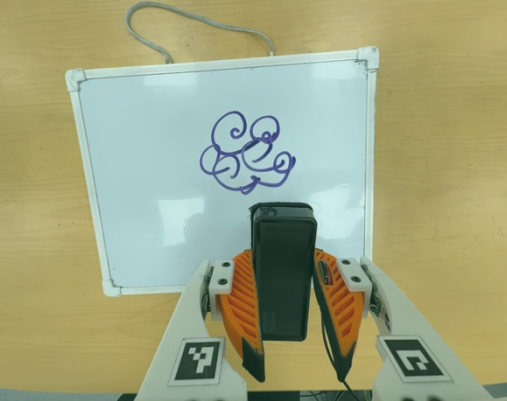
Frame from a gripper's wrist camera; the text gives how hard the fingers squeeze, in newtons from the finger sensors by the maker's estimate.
{"total": 5.8, "left": 3.8, "right": 7.8}